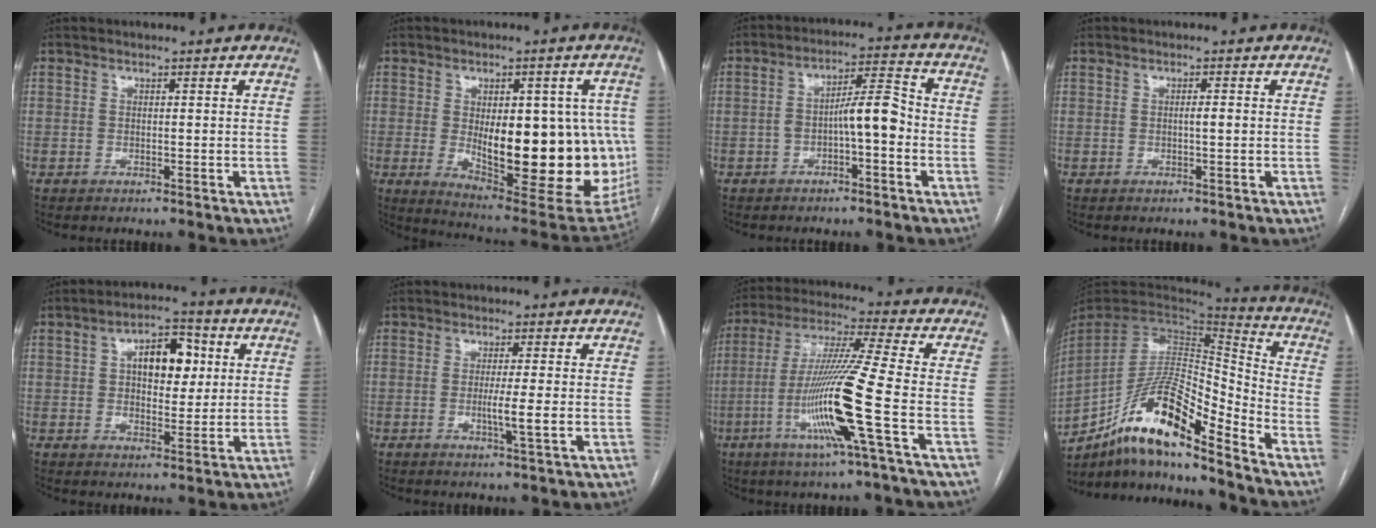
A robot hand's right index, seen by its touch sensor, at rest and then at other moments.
{"total": 22.7, "force": [-1.8, 8.4, 21.0], "torque": [-0.240, 0.001, 0.005]}
{"total": 7.2, "force": [-1.7, 1.7, 6.8], "torque": [-0.113, 0.028, -0.028]}
{"total": 1.3, "force": [0.0, 0.1, 1.3], "torque": [-0.022, 0.002, 0.000]}
{"total": 8.7, "force": [2.1, 4.4, 7.2], "torque": [-0.108, 0.022, 0.034]}
{"total": 3.8, "force": [-0.6, -0.3, 3.7], "torque": [-0.069, -0.009, -0.011]}
{"total": 15.9, "force": [-4.8, -1.6, 15.0], "torque": [-0.302, -0.017, -0.100]}
{"total": 18.2, "force": [-12.9, 2.4, 12.5], "torque": [-0.254, 0.004, -0.236]}